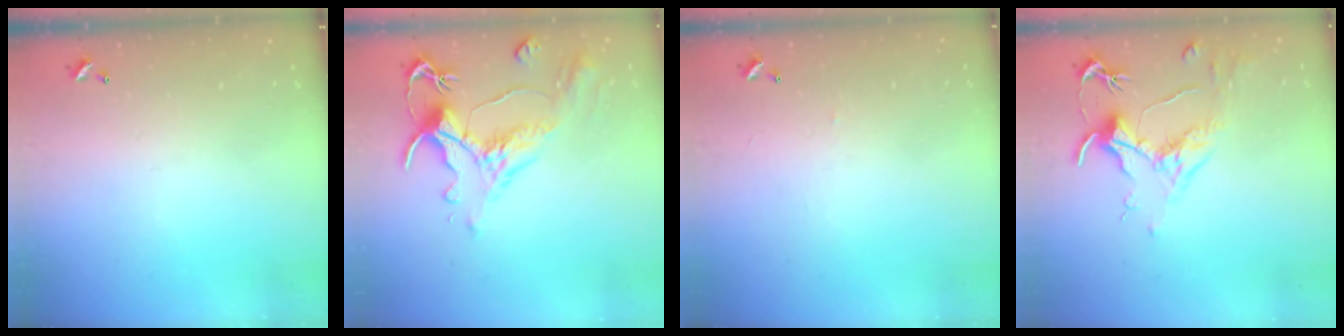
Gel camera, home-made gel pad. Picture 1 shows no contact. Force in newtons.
{"total": 1.6, "press": 0.4, "slide": 1.6}
{"total": 0.5, "press": 0.3, "slide": 0.4}
{"total": 1.6, "press": 1.4, "slide": 0.9}